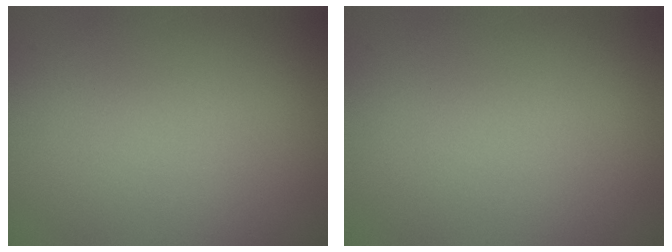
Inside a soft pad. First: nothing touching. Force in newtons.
{"total": 0.0}